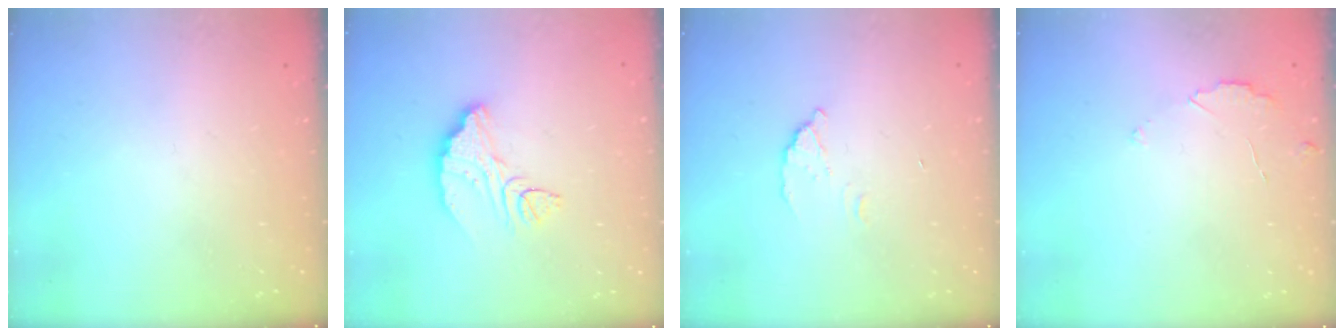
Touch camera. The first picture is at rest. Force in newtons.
{"total": 7.7, "press": 7.7, "slide": 0.5}
{"total": 2.7, "press": 2.7, "slide": 0.1}
{"total": 2.7, "press": 2.6, "slide": 0.3}